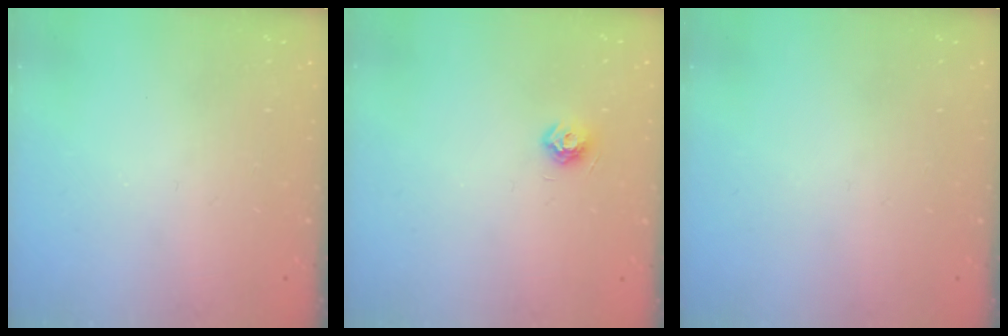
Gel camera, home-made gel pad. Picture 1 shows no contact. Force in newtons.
{"total": 7.6, "press": 7.5, "slide": 1.1}
{"total": 0.0}